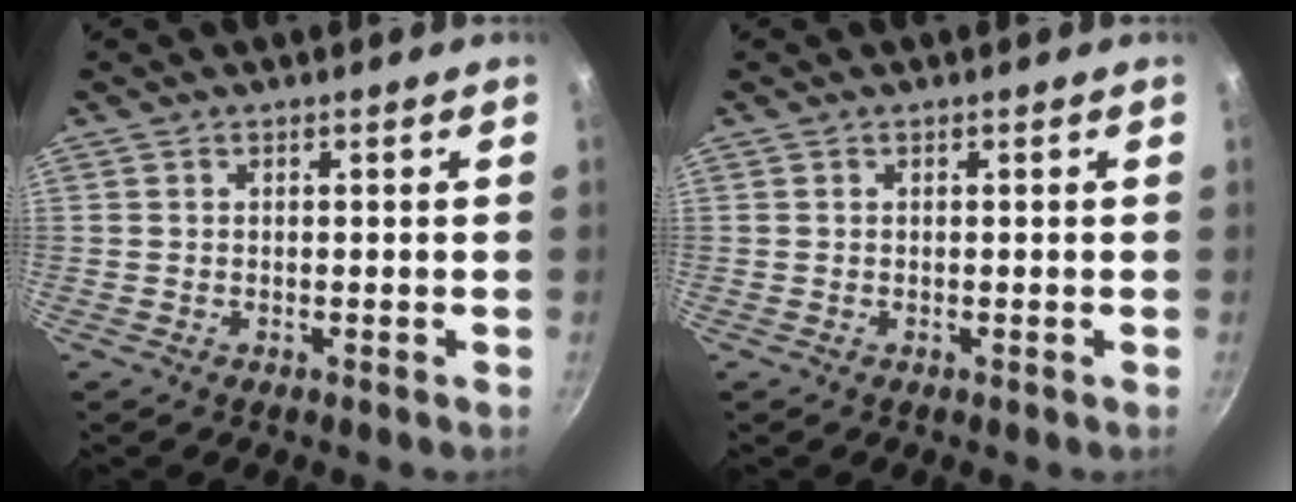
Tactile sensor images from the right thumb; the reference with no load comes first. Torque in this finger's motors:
{"motor_torque": [0.00, 0.00, 0.00, 0.00, 0.00]}